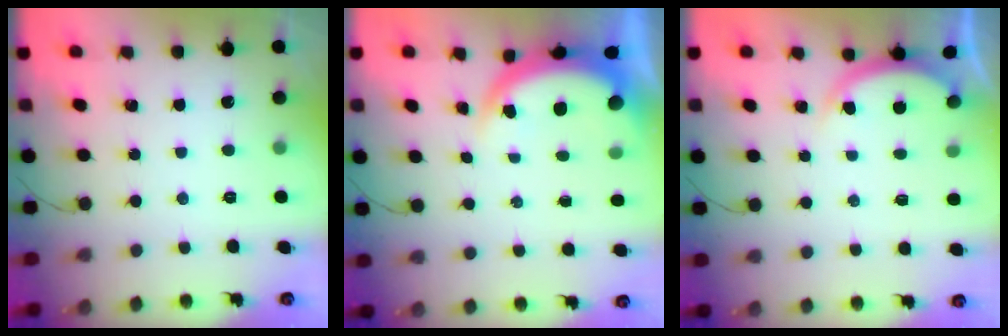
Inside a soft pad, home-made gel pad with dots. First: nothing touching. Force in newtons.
{"total": 5.1, "press": 5.1, "slide": 0.3}
{"total": 4.6, "press": 4.6, "slide": 0.6}